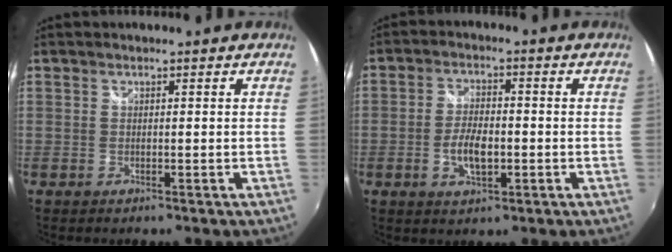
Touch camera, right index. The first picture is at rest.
{"total": 6.0, "force": [-1.7, 2.8, 5.0], "torque": [-0.105, -0.001, -0.027]}